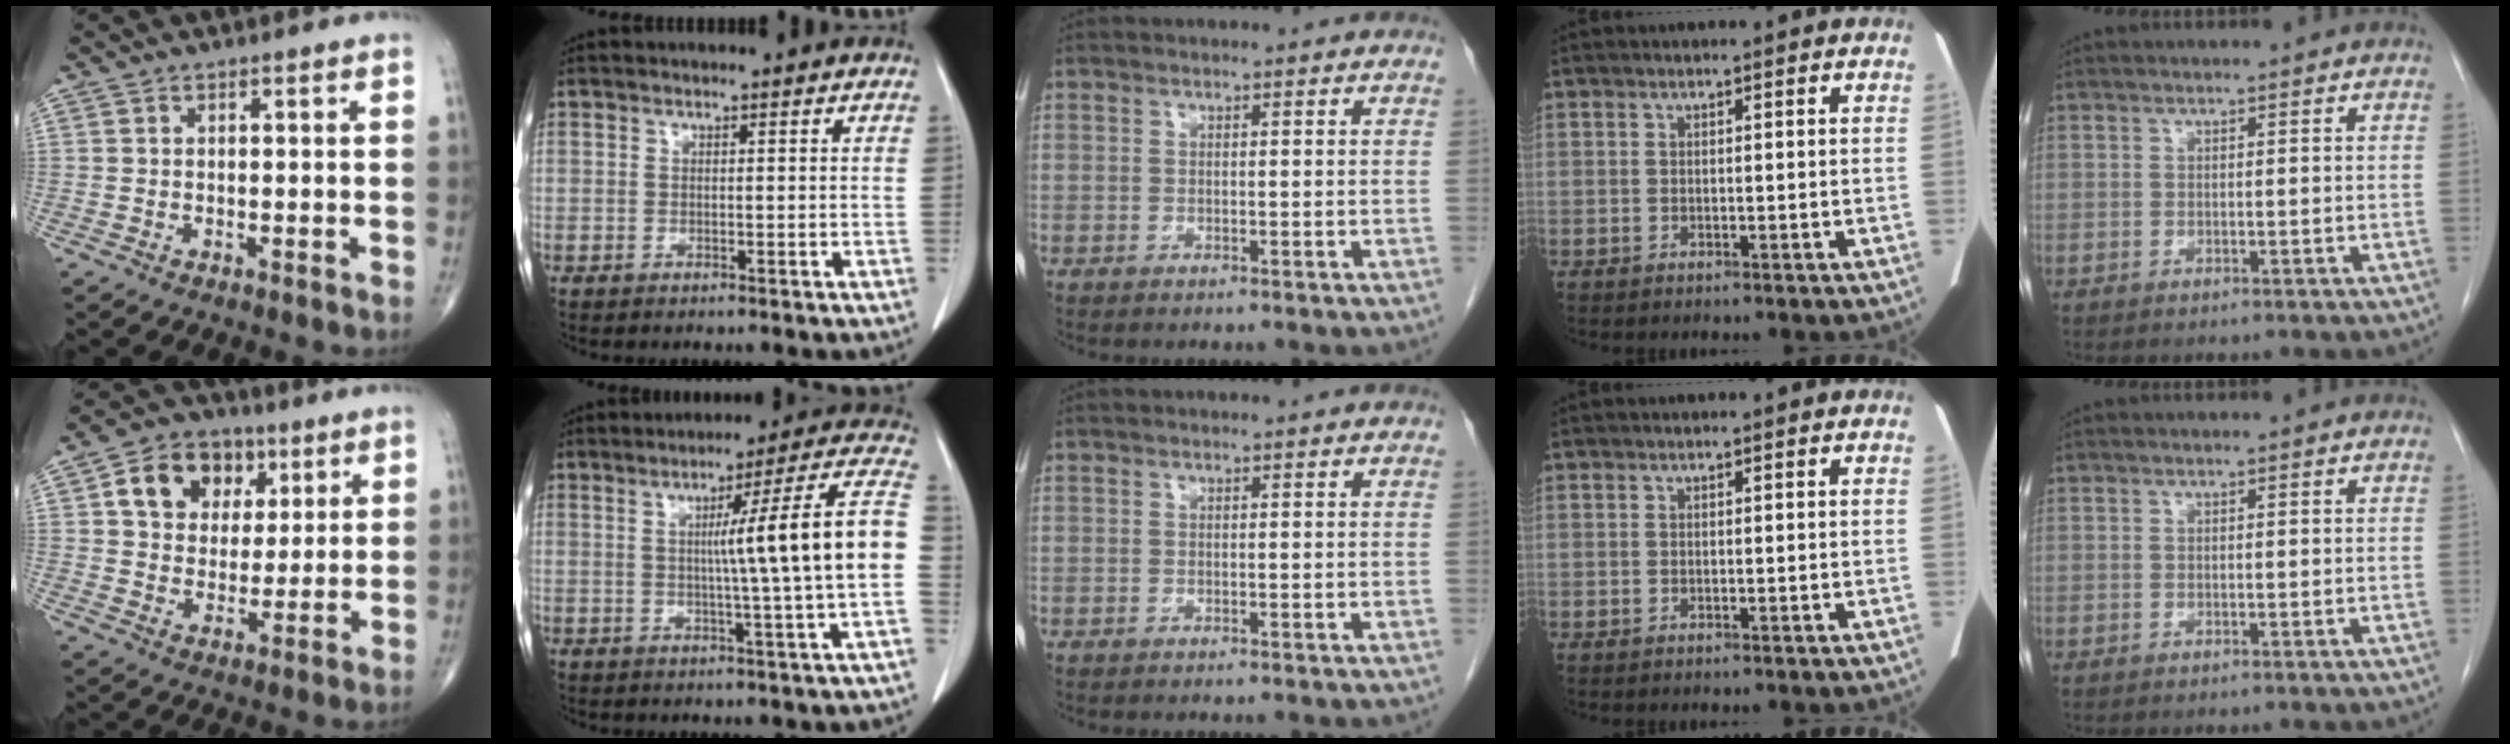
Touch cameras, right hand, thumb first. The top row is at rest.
{"thumb": {"total": 12.4, "force": [4.6, 9.5, 6.5], "torque": [-0.069, -0.005, 0.075]}, "index": {"total": 14.0, "force": [-0.2, -2.1, 13.9], "torque": [-0.186, 0.013, -0.007]}}